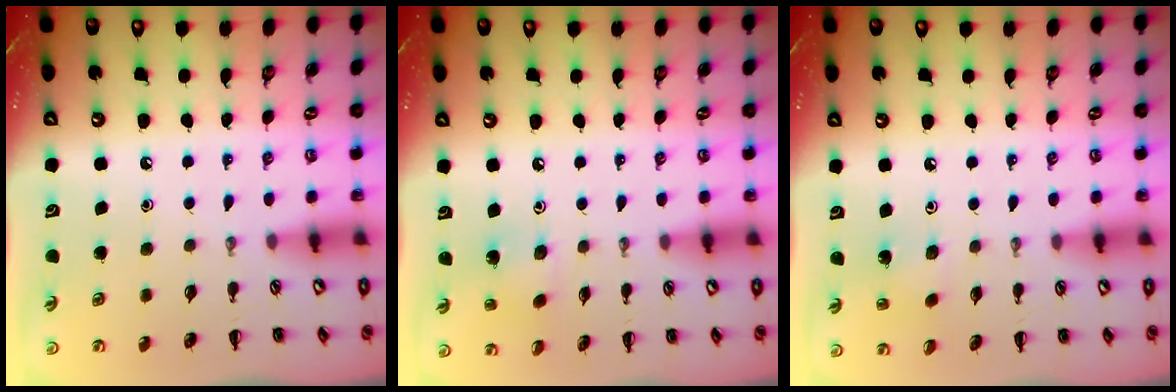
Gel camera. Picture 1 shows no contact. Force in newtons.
{"total": 1.9, "press": 1.8, "slide": 0.7}
{"total": 1.5, "press": 1.4, "slide": 0.5}